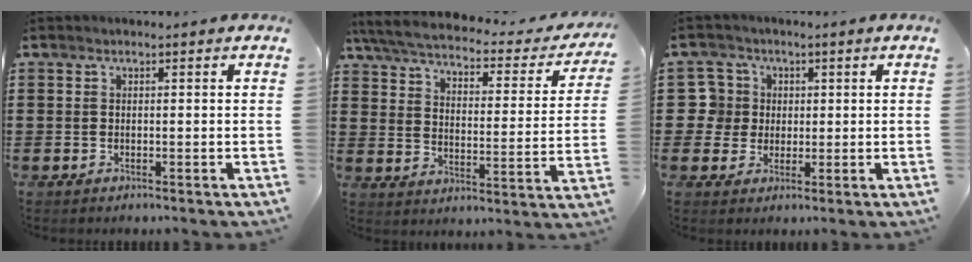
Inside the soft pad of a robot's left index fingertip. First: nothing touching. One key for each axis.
{"total": 4.1, "fx": 3.5, "fy": 0.6, "fz": 2.2, "tx": -0.061, "ty": -0.026, "tz": 0.054}
{"total": 5.8, "fx": 1.0, "fy": 5.7, "fz": 0.6, "tx": -0.039, "ty": 0.010, "tz": 0.017}